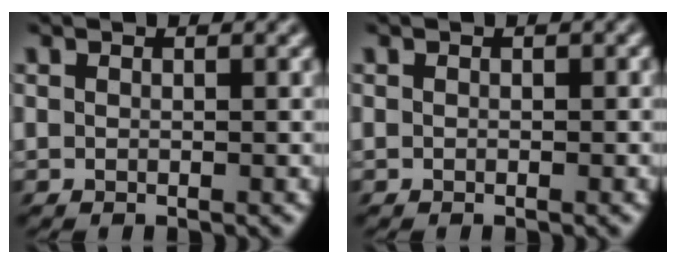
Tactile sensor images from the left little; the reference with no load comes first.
{"total": 0.9, "force": [-0.2, 0.8, 0.3], "torque": [-0.007, -0.002, -0.001]}